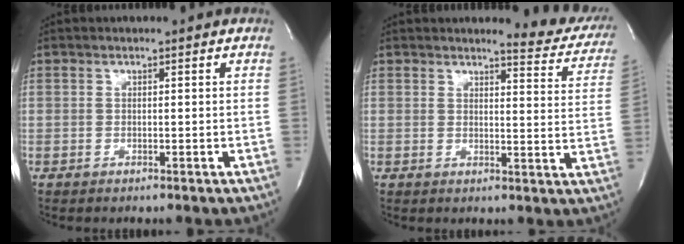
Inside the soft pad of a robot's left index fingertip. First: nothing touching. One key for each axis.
{"total": 8.5, "fx": 8.2, "fy": 1.5, "fz": 1.8, "tx": -0.003, "ty": -0.040, "tz": 0.070}